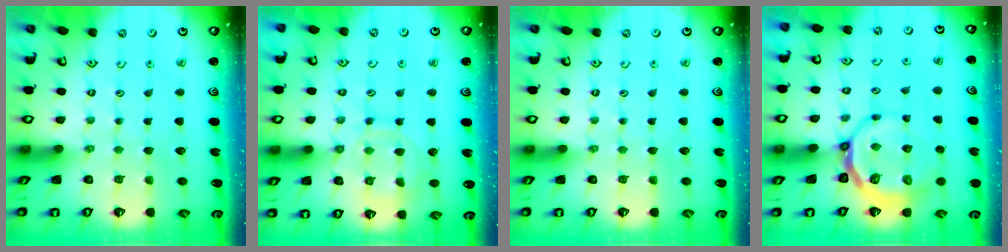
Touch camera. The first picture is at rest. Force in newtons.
{"total": 11.5, "press": 11.4, "slide": 1.0}
{"total": 0.0}
{"total": 8.0, "press": 7.3, "slide": 3.3}